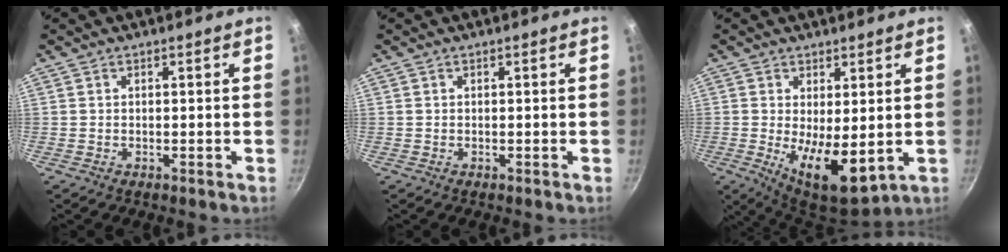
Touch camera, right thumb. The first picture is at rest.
{"total": 0.0}
{"total": 11.1, "force": [-0.6, 4.6, 10.1], "torque": [-0.145, -0.025, 0.003]}